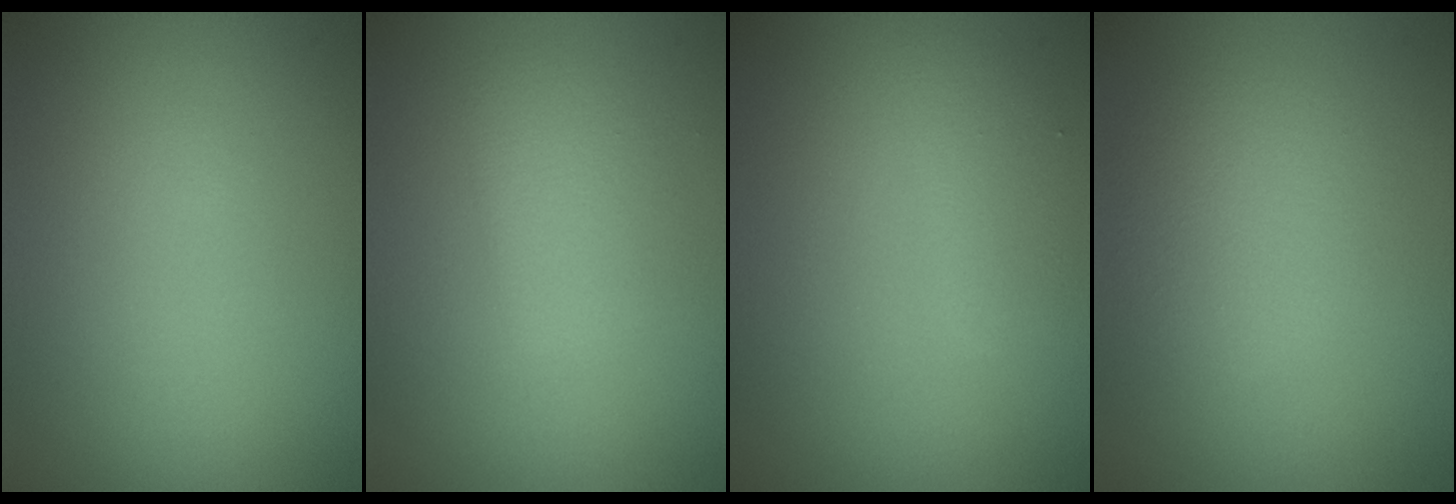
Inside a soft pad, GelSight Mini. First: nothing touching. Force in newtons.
{"total": 2.1, "press": 2.1, "slide": 0.1}
{"total": 1.9, "press": 1.9, "slide": 0.1}
{"total": 3.0, "press": 3.0, "slide": 0.0}